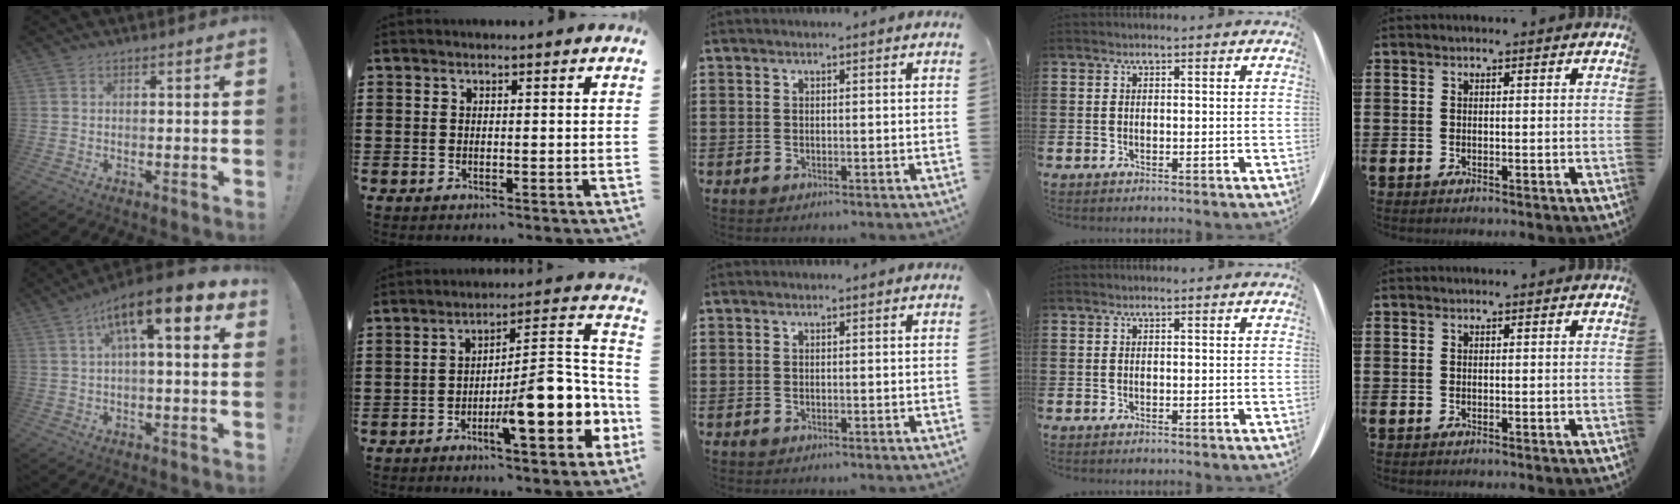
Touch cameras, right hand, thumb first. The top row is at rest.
{"thumb": {"total": 12.0, "force": [4.9, 2.8, 10.6], "torque": [-0.170, -0.020, 0.076]}, "index": {"total": 11.8, "force": [-4.9, 2.8, 10.4], "torque": [-0.150, -0.015, -0.091]}}